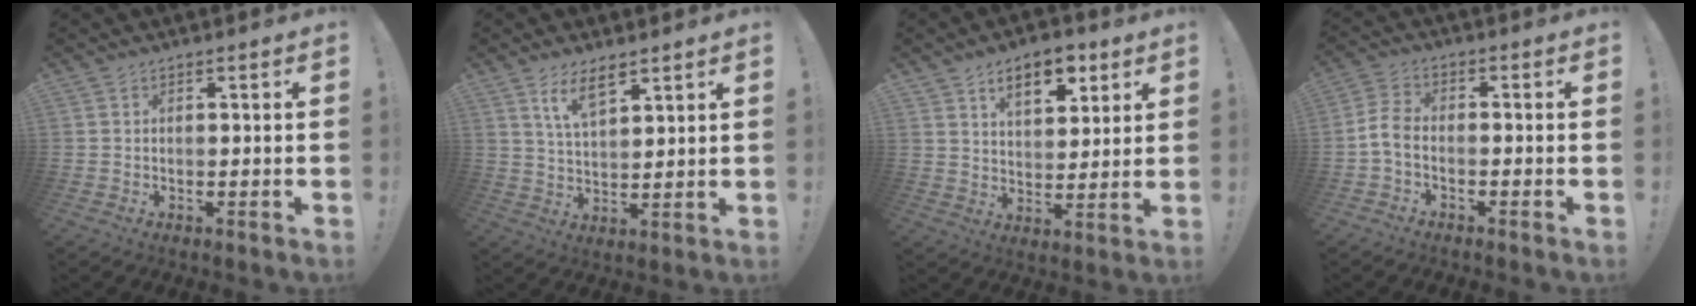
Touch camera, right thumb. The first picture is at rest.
{"total": 7.7, "force": [5.5, 3.0, 4.5], "torque": [-0.087, -0.017, 0.100]}
{"total": 11.1, "force": [6.3, 6.0, 6.9], "torque": [-0.092, -0.024, 0.112]}
{"total": 5.9, "force": [-2.1, 3.6, 4.2], "torque": [-0.090, 0.009, -0.033]}